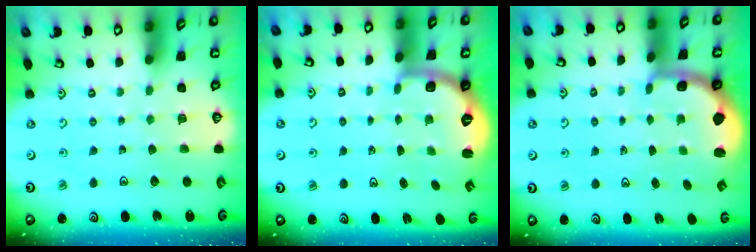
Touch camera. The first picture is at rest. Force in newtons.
{"total": 2.3, "press": 1.7, "slide": 1.6}
{"total": 1.7, "press": 1.3, "slide": 1.0}